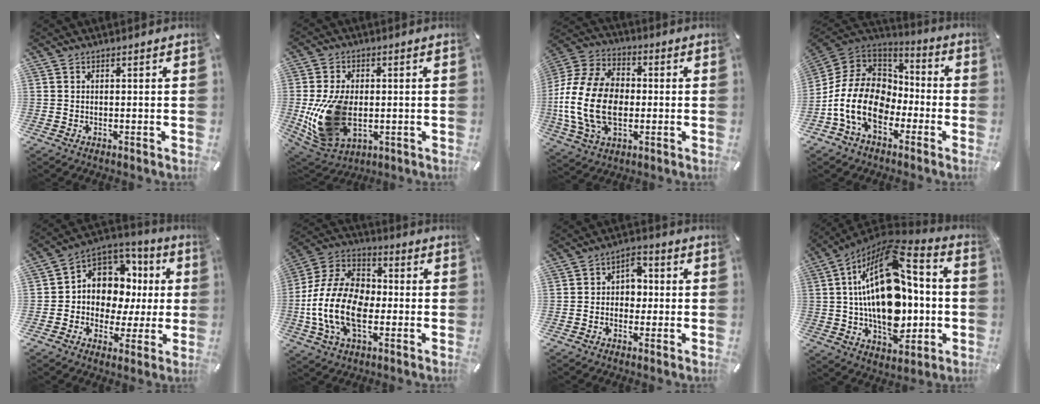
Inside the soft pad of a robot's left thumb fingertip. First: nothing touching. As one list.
[{"total": 17.2, "force": [-1.7, 11.7, 12.5], "torque": [-0.271, -0.004, -0.026]}, {"total": 19.2, "force": [-2.6, 13.5, 13.5], "torque": [-0.308, 0.013, -0.048]}, {"total": 17.2, "force": [-5.9, 12.5, 10.2], "torque": [-0.224, 0.030, -0.100]}, {"total": 10.4, "force": [2.6, 9.5, 3.4], "torque": [-0.064, -0.033, 0.057]}, {"total": 17.2, "force": [-4.5, 11.5, 12.0], "torque": [-0.272, 0.021, -0.084]}, {"total": 5.3, "force": [-0.3, 4.3, 3.2], "torque": [-0.042, 0.002, -0.012]}, {"total": 26.6, "force": [2.5, 15.6, 21.4], "torque": [-0.383, -0.022, 0.043]}]